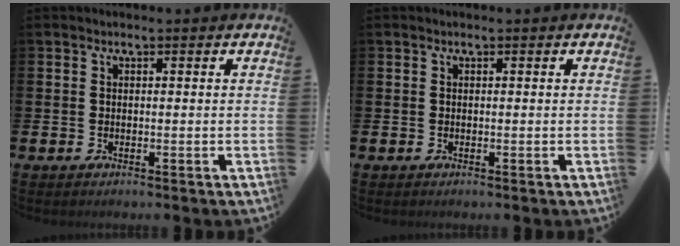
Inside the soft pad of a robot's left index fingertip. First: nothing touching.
{"total": 0.0}